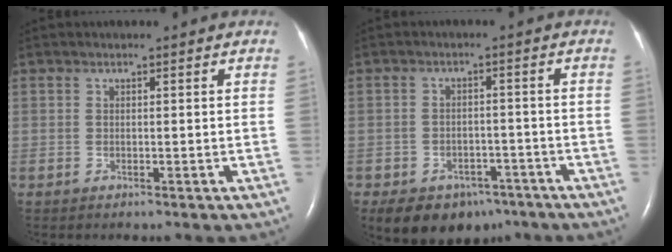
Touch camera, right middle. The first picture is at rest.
{"total": 9.9, "force": [-6.6, 6.6, 3.3], "torque": [-0.056, 0.008, -0.087]}